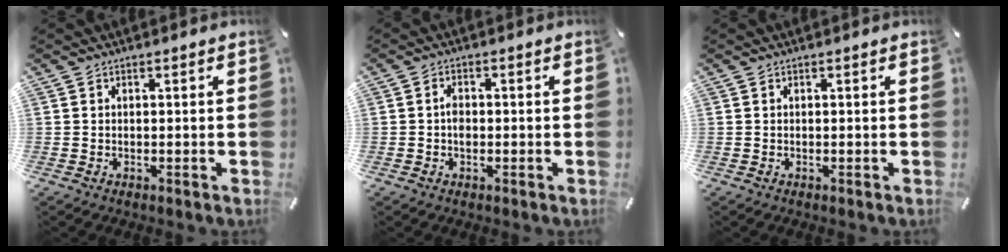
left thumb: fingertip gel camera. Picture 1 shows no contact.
{"total": 2.5, "force": [-0.3, 1.7, 1.8], "torque": [-0.036, 0.003, -0.006]}
{"total": 0.0}